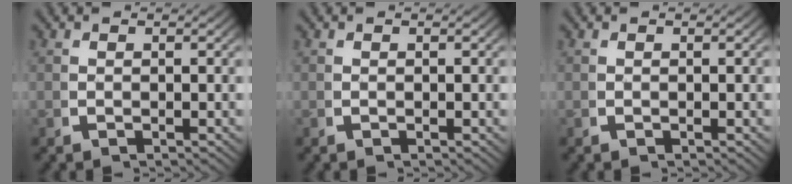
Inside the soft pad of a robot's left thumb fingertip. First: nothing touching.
{"total": 0.0}
{"total": 0.0}